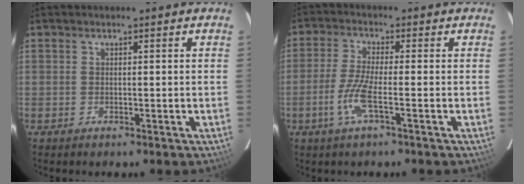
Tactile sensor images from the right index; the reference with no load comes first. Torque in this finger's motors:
{"motor_torque": [0.05, -0.09, 0.10, 0.04]}